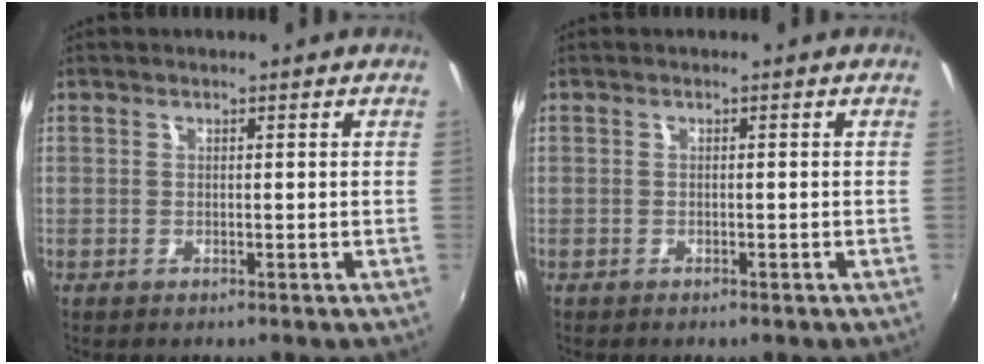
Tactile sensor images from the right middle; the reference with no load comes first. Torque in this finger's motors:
{"motor_torque": [-0.39, 0.07, -0.04, -0.01]}